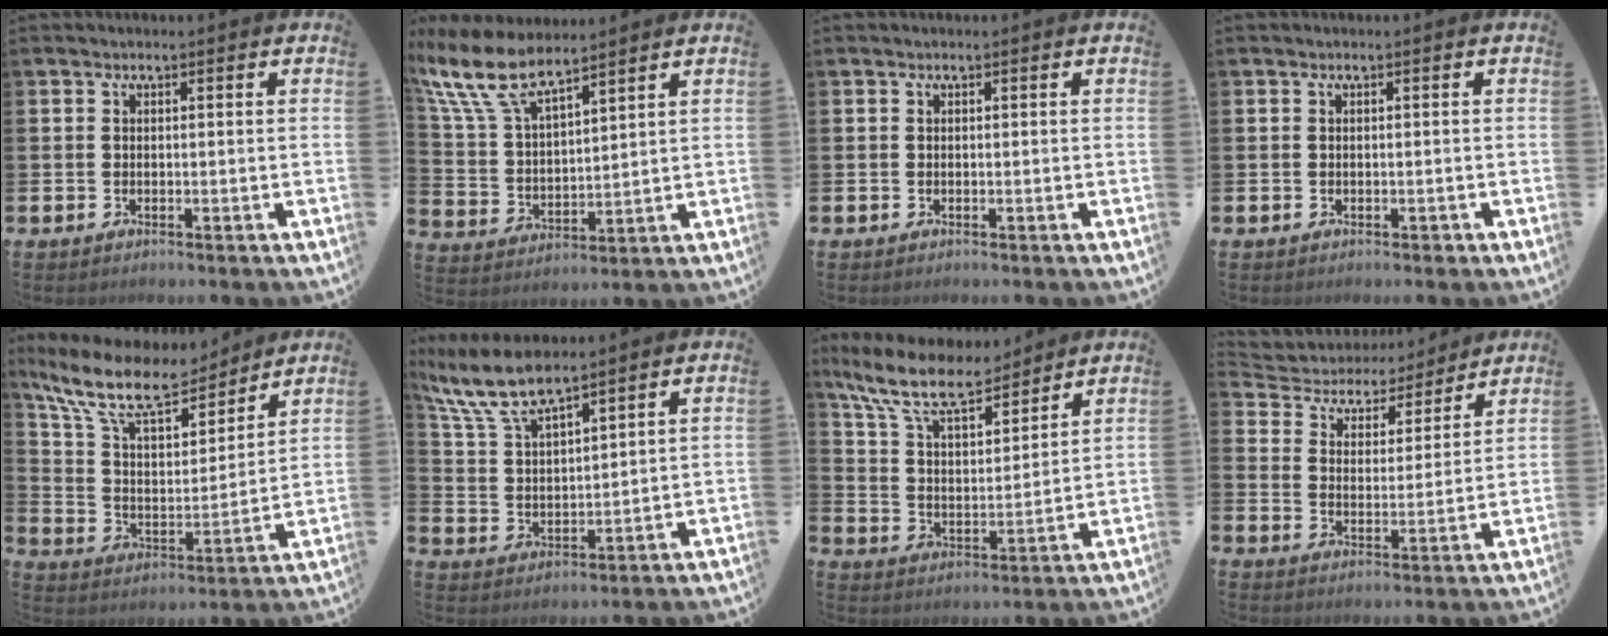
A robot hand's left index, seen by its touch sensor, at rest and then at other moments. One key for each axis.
{"total": 9.5, "fx": 8.0, "fy": 2.6, "fz": 4.5, "tx": -0.124, "ty": -0.031, "tz": 0.147}
{"total": 0.0}
{"total": 0.0}
{"total": 12.3, "fx": 10.6, "fy": 3.5, "fz": 5.1, "tx": -0.141, "ty": -0.061, "tz": 0.186}
{"total": 8.4, "fx": 7.5, "fy": 1.6, "fz": 3.6, "tx": -0.099, "ty": -0.028, "tz": 0.137}
{"total": 10.5, "fx": 9.1, "fy": 2.9, "fz": 4.4, "tx": -0.125, "ty": -0.047, "tz": 0.164}
{"total": 4.9, "fx": 4.5, "fy": 1.8, "fz": 0.3, "tx": -0.038, "ty": -0.038, "tz": 0.071}